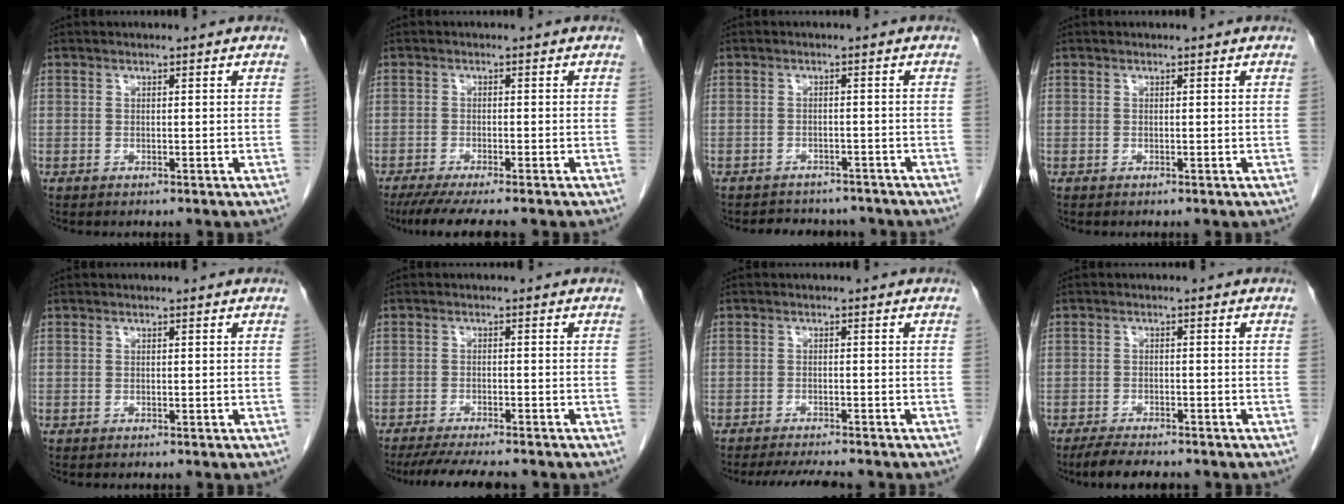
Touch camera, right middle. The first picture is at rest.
{"total": 7.6, "force": [-6.3, 0.1, 4.2], "torque": [-0.060, -0.021, -0.100]}
{"total": 7.1, "force": [-6.5, 2.6, 1.1], "torque": [-0.017, 0.005, -0.075]}
{"total": 0.0}
{"total": 0.0}
{"total": 9.2, "force": [-8.0, 1.0, 4.4], "torque": [-0.067, -0.017, -0.120]}
{"total": 6.4, "force": [-5.8, 0.6, 2.7], "torque": [-0.041, -0.015, -0.088]}
{"total": 6.1, "force": [-5.4, 1.1, 2.6], "torque": [-0.049, -0.017, -0.088]}